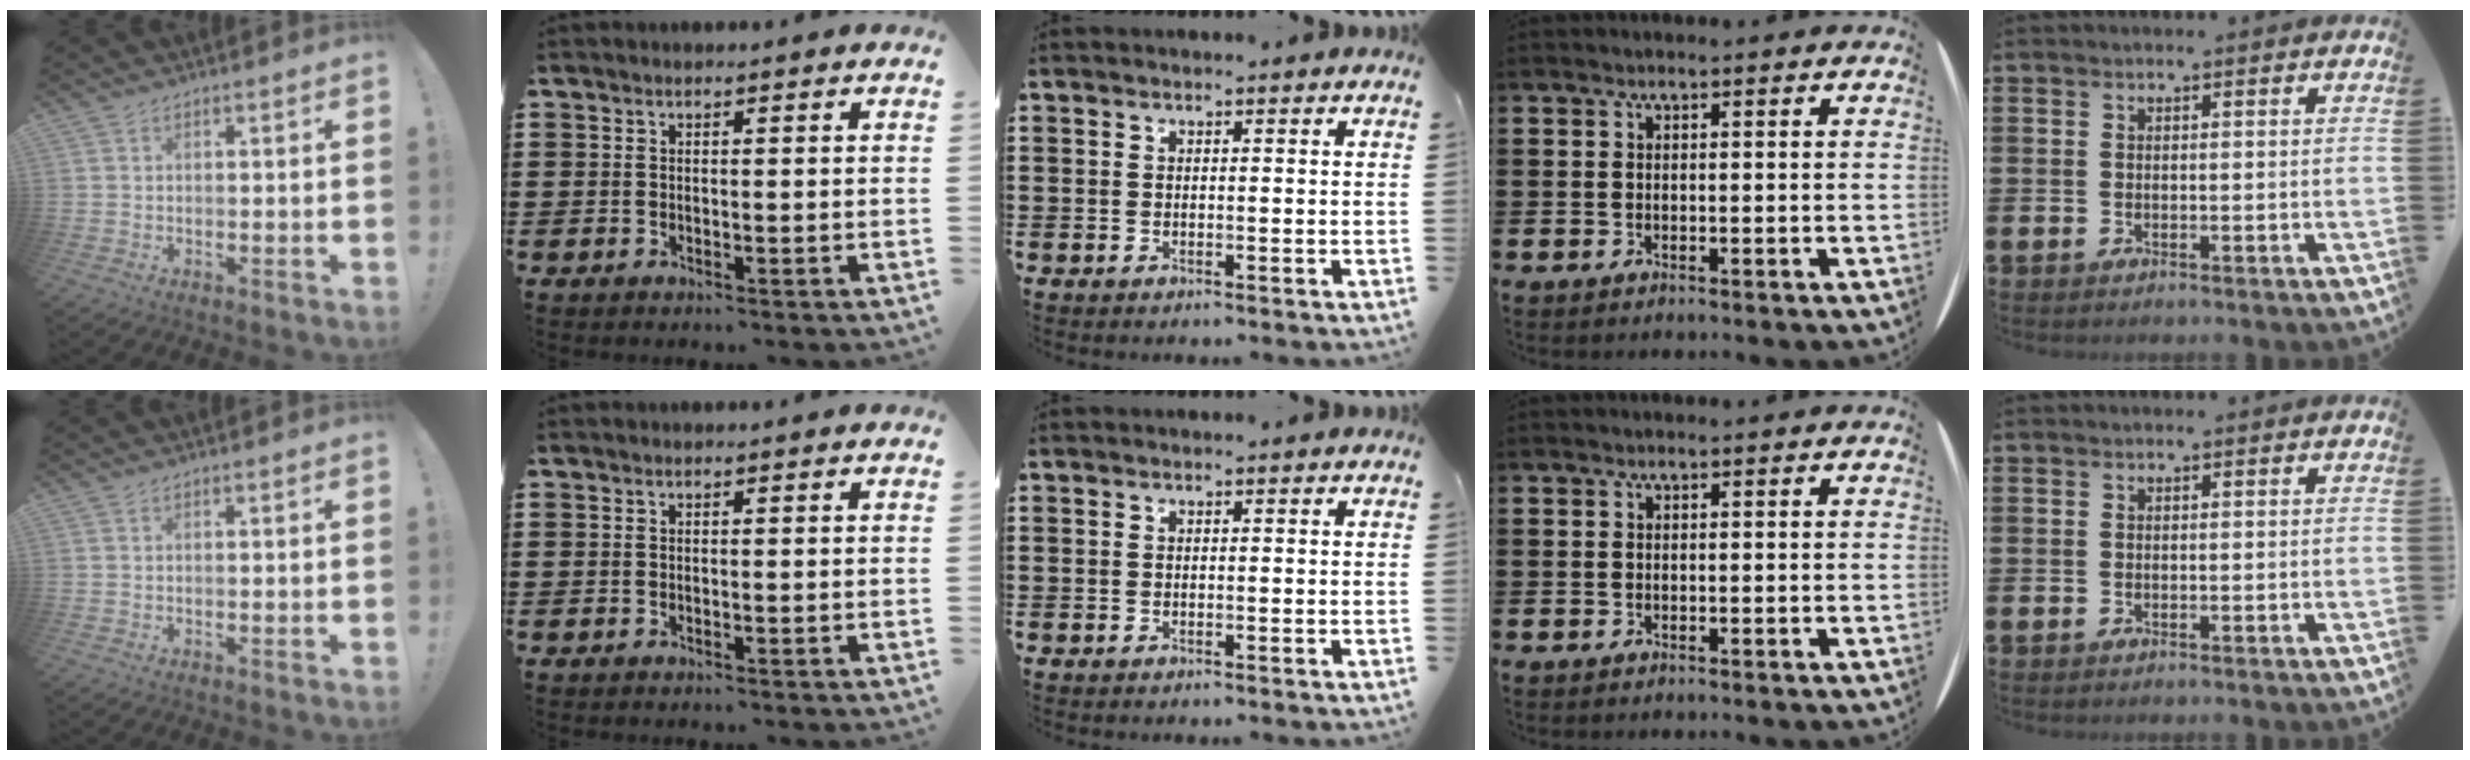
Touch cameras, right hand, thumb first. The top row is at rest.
{}